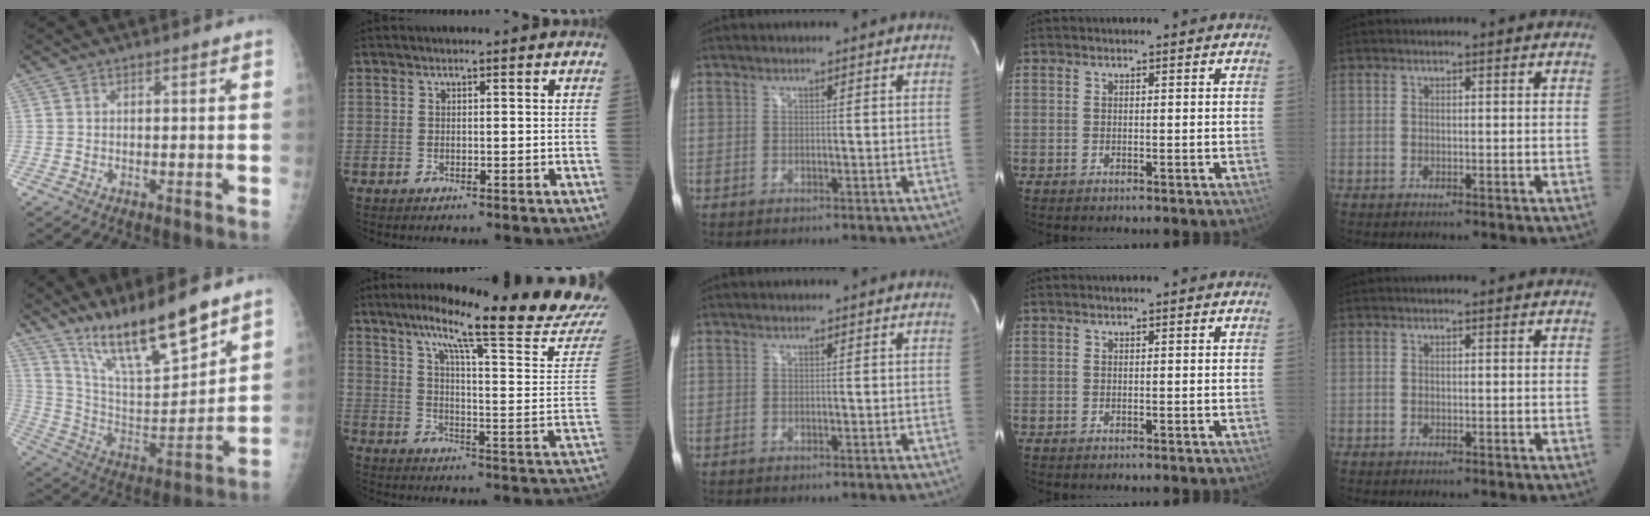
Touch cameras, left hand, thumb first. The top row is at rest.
{"thumb": {"total": 18.2, "force": [13.7, 3.7, 11.4], "torque": [-0.168, -0.078, 0.255]}, "index": {"total": 24.8, "force": [20.6, -0.9, 13.6], "torque": [-0.199, -0.063, 0.268]}}